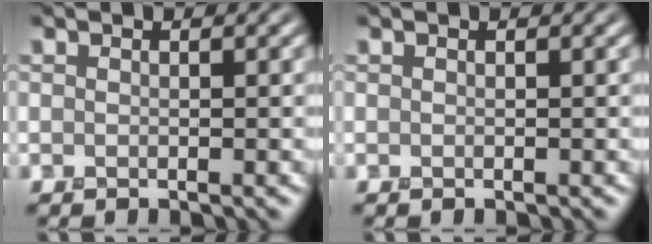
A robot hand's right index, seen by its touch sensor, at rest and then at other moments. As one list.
[{"total": 0.0}]